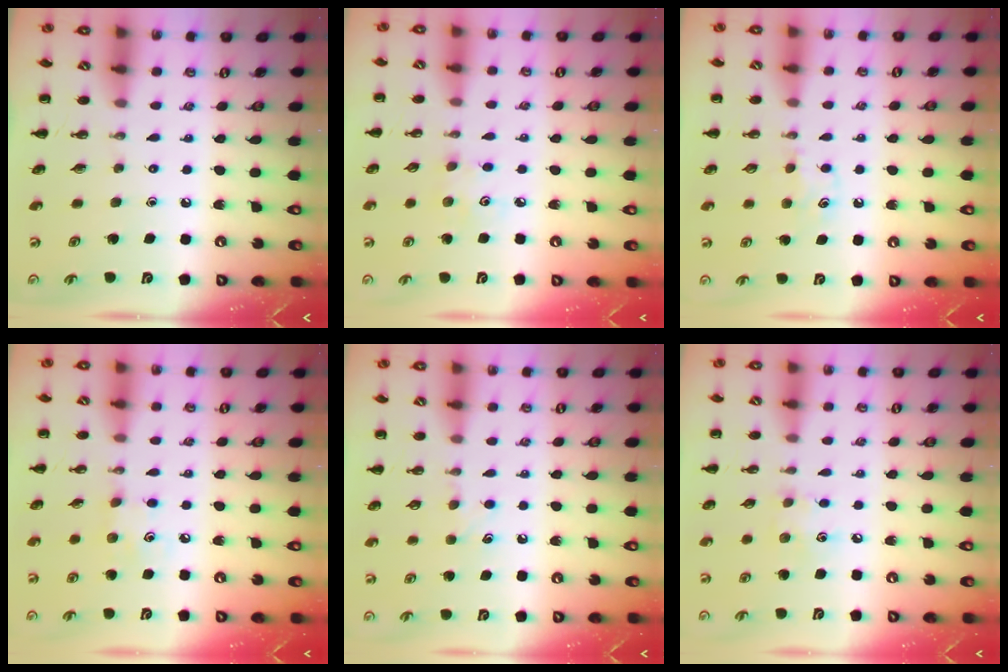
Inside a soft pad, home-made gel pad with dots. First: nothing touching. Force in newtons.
{"total": 3.5, "press": 3.4, "slide": 0.9}
{"total": 6.1, "press": 5.8, "slide": 1.7}
{"total": 6.3, "press": 6.1, "slide": 1.6}
{"total": 4.2, "press": 4.0, "slide": 1.4}
{"total": 6.2, "press": 6.1, "slide": 1.2}